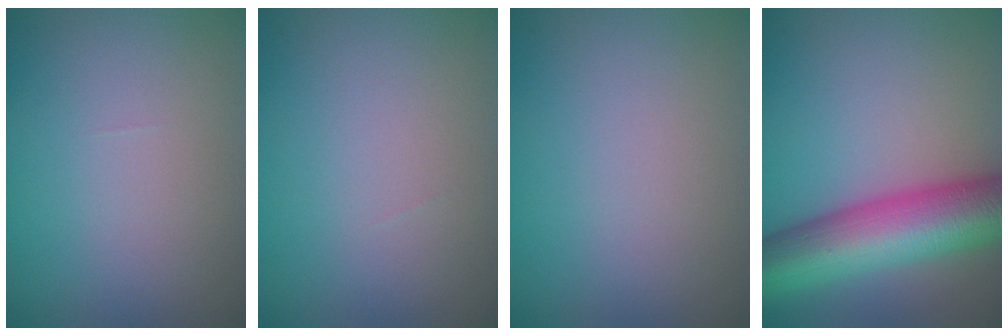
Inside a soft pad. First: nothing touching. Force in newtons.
{"total": 0.0}
{"total": 0.0}
{"total": 11.0, "press": 11.0, "slide": 0.3}